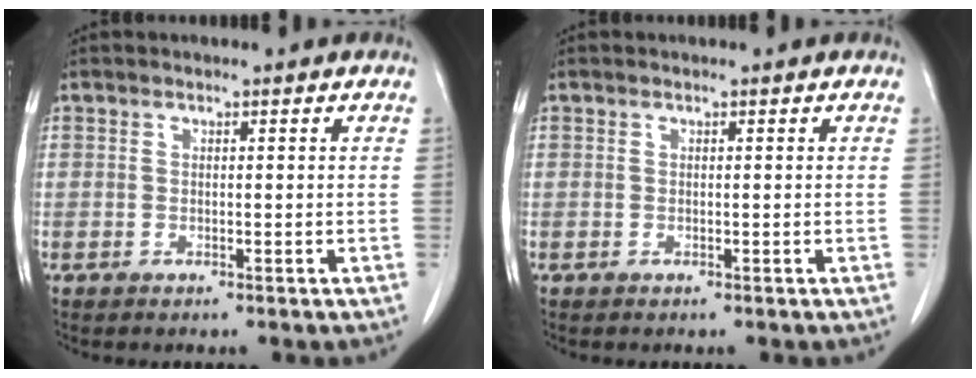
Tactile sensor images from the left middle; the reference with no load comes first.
{"total": 0.0}